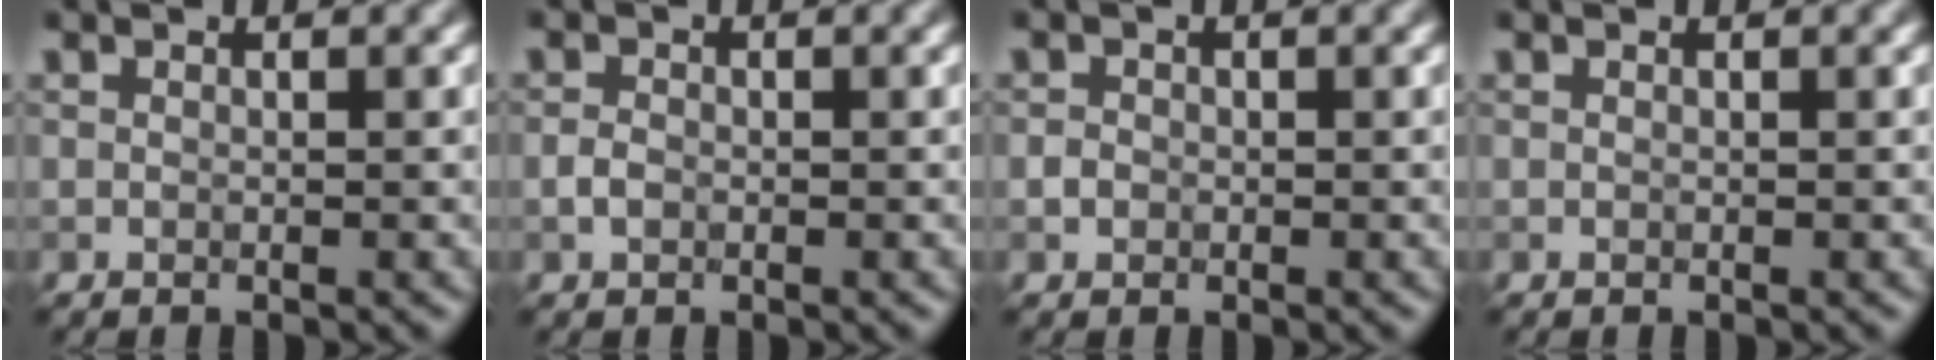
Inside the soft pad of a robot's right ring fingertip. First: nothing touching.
{"total": 1.1, "force": [-0.4, 0.8, 0.6], "torque": [-0.013, -0.001, -0.010]}
{"total": 0.9, "force": [-0.3, 0.8, 0.3], "torque": [-0.004, -0.001, -0.007]}
{"total": 0.0}